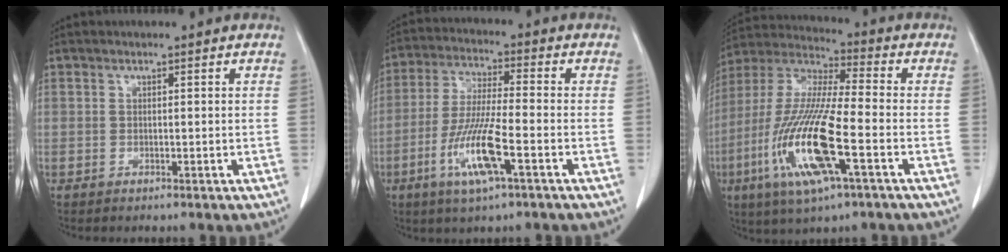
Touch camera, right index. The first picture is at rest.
{"total": 10.9, "force": [-4.4, 0.8, 9.9], "torque": [-0.202, -0.015, -0.086]}
{"total": 17.8, "force": [-5.9, 2.3, 16.7], "torque": [-0.357, -0.020, -0.111]}